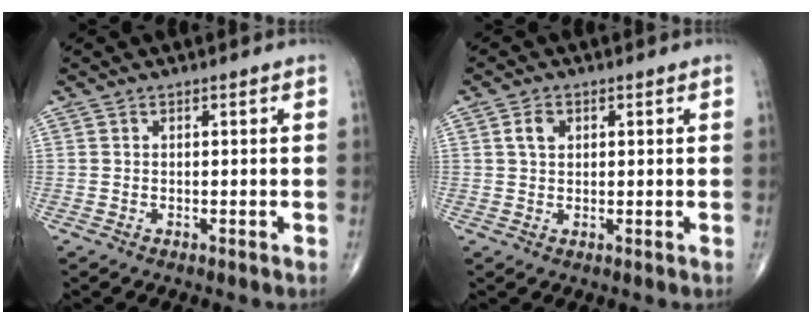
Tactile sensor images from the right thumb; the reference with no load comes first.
{"total": 2.6, "force": [0.8, 1.8, 1.6], "torque": [-0.026, 0.002, 0.014]}